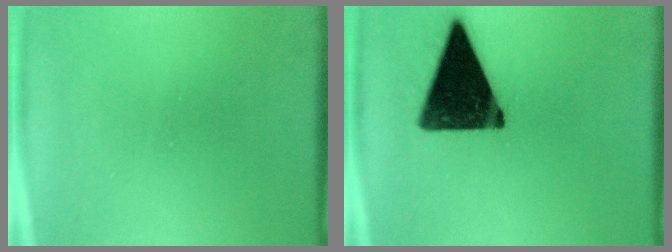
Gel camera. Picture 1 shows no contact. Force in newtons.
{"total": 16.1}